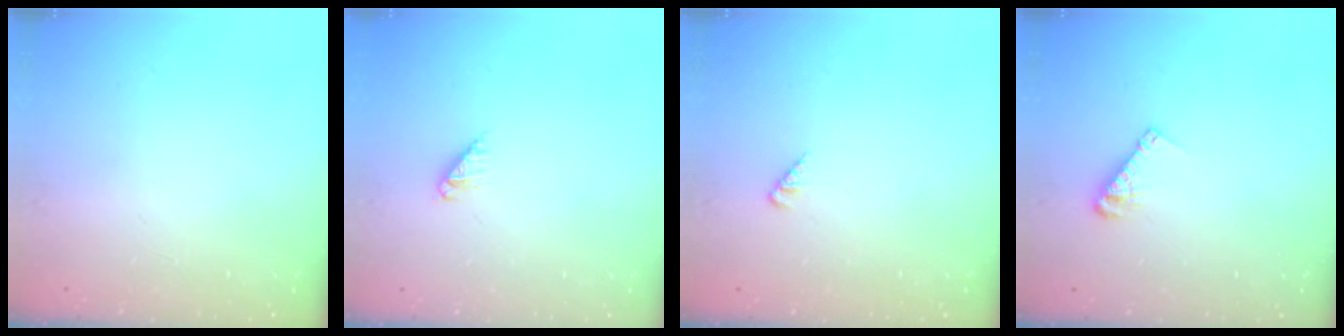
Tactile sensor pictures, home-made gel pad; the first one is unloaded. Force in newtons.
{"total": 2.7, "press": 2.7, "slide": 0.4}
{"total": 1.8, "press": 1.8, "slide": 0.3}
{"total": 5.3, "press": 5.3, "slide": 0.1}